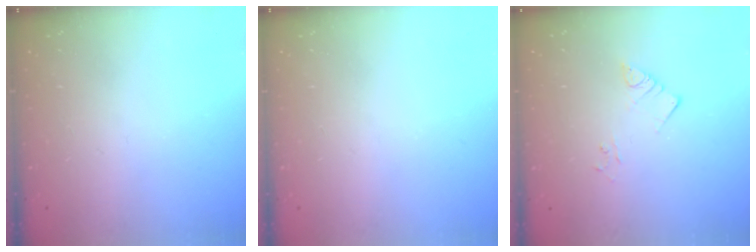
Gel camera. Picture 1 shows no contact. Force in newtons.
{"total": 0.0}
{"total": 2.2, "press": 2.2, "slide": 0.2}